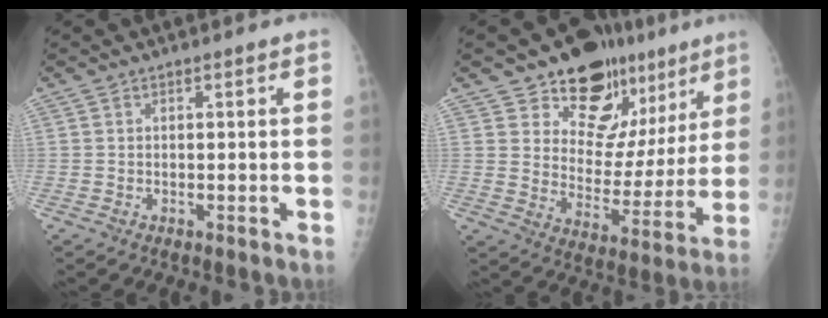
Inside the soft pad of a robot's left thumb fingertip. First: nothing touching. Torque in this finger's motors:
{"motor_torque": [0.14, 0.23, 0.37, -0.26, 0.06]}